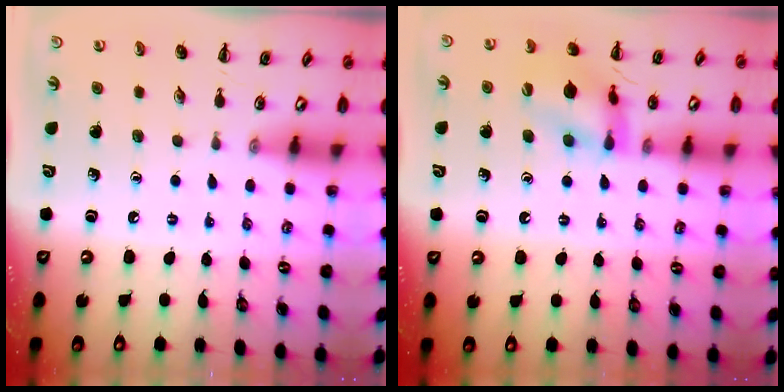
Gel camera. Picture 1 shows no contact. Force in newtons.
{"total": 16.0, "press": 15.8, "slide": 2.3}